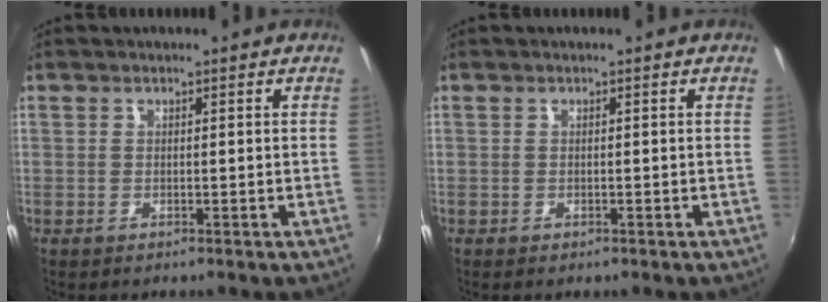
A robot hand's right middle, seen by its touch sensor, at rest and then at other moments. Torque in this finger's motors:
{"motor_torque": [0.13, -0.22, 0.05, 0.01]}